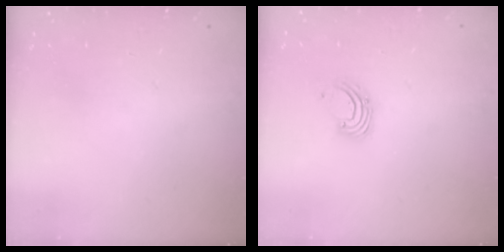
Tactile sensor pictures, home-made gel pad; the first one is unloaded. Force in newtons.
{"total": 2.2, "press": 2.2, "slide": 0.2}